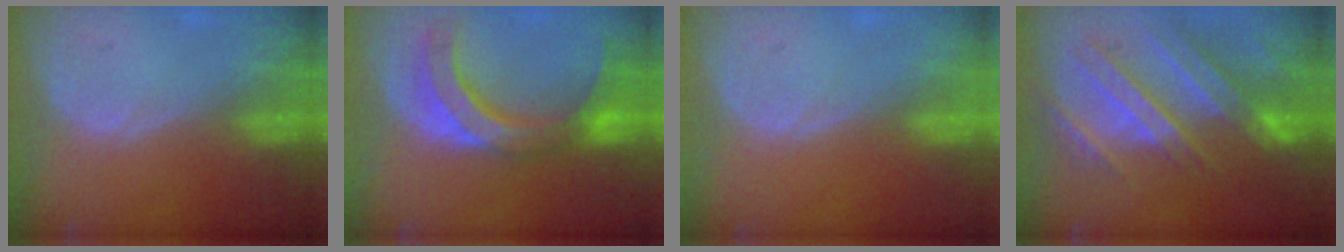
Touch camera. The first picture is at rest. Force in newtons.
{"total": 10.8, "press": 9.4, "slide": 5.3}
{"total": 0.0}
{"total": 10.9, "press": 9.8, "slide": 4.9}